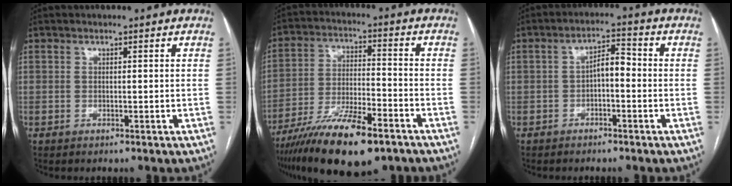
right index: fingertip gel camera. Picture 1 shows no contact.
{"total": 16.3, "force": [-11.0, 3.6, 11.5], "torque": [-0.205, -0.027, -0.194]}
{"total": 4.0, "force": [-0.8, 1.7, 3.6], "torque": [-0.059, 0.020, -0.015]}